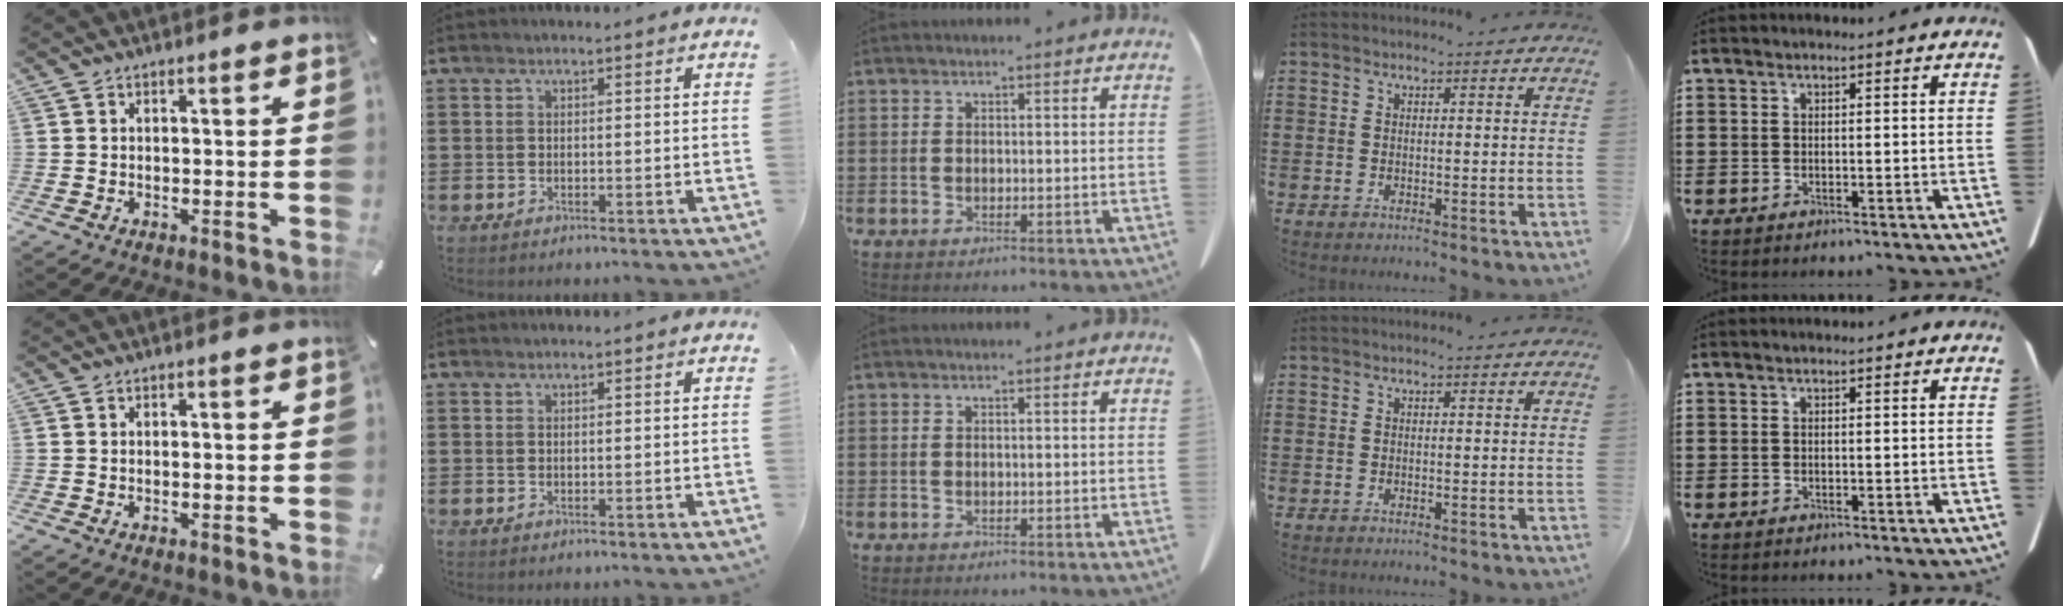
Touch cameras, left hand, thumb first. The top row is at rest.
{}